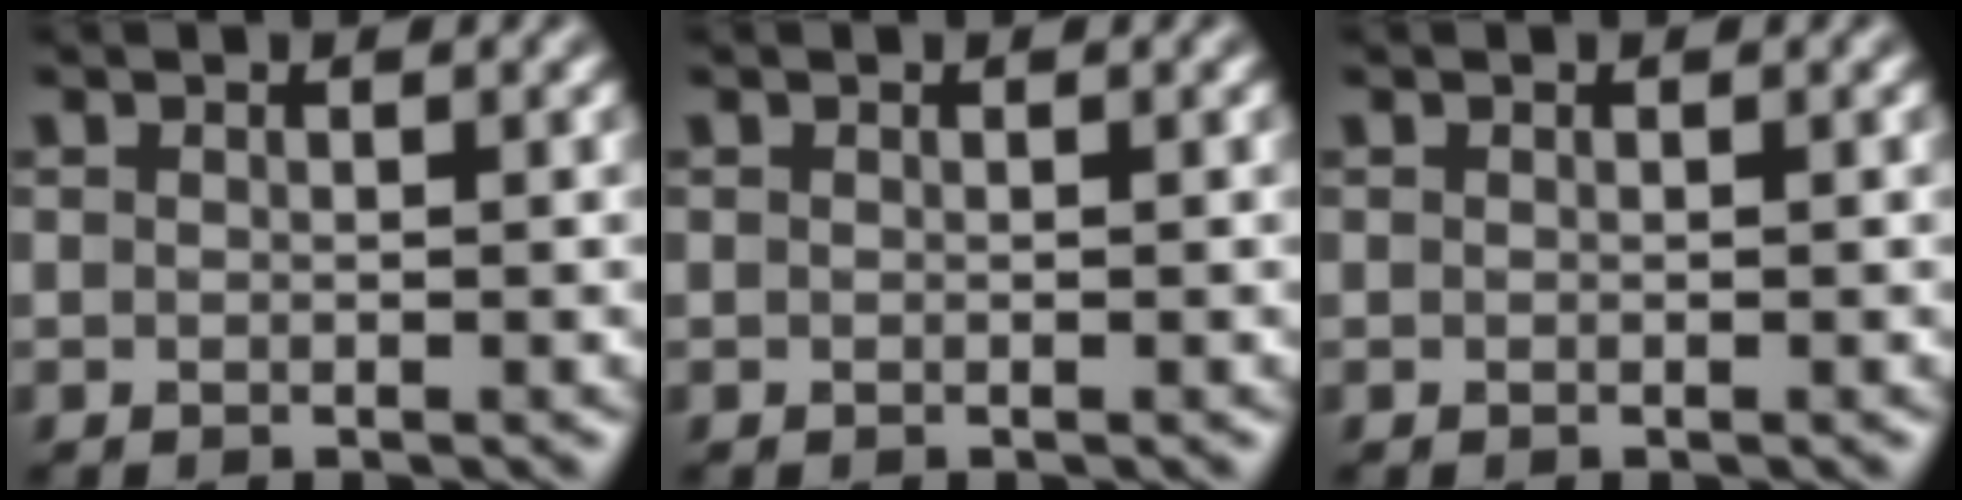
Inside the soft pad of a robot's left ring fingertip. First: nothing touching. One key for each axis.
{"total": 0.0}
{"total": 0.0}